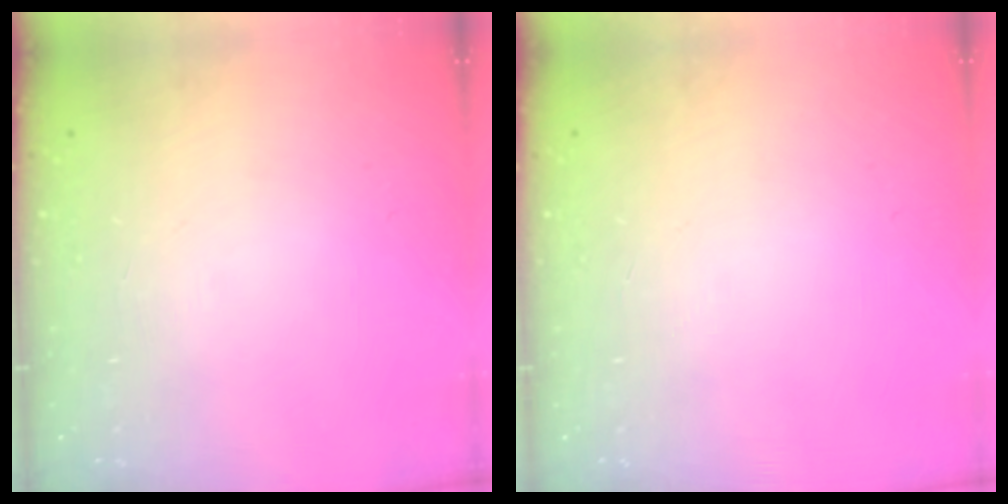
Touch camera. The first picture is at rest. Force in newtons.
{"total": 0.0}